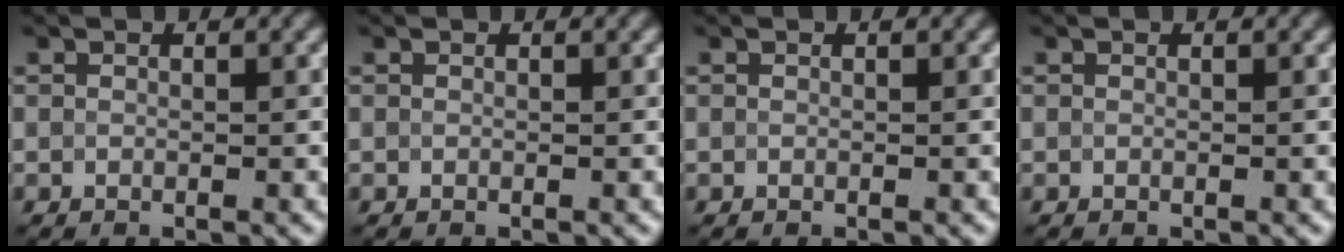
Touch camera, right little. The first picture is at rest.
{"total": 0.0}
{"total": 0.0}
{"total": 0.0}